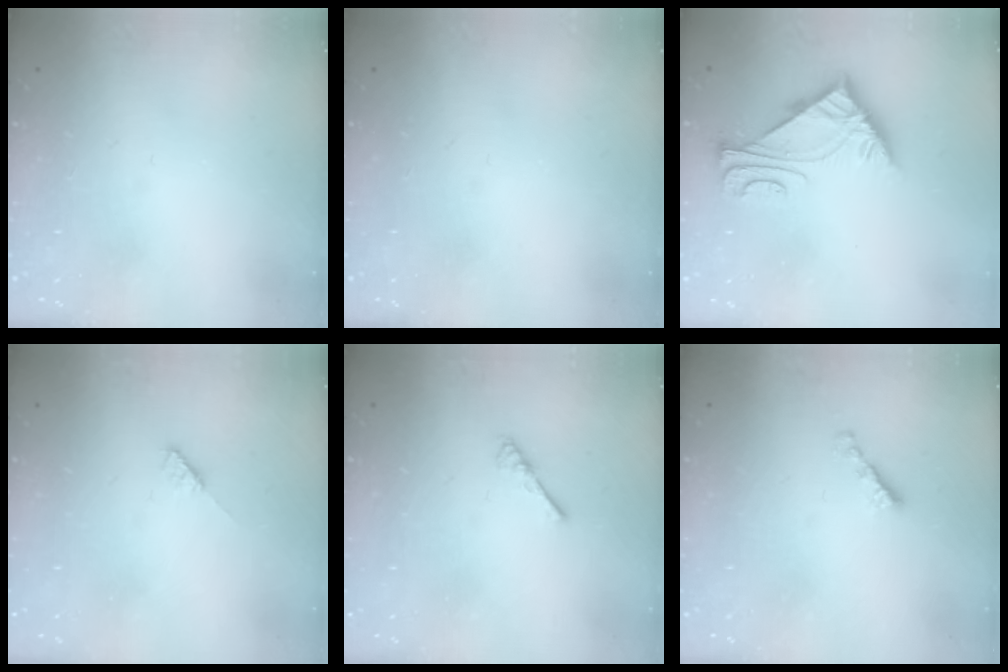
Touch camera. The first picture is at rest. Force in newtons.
{"total": 0.0}
{"total": 6.0, "press": 5.9, "slide": 0.5}
{"total": 3.0, "press": 3.0, "slide": 0.2}
{"total": 1.8, "press": 1.7, "slide": 0.4}
{"total": 2.2, "press": 2.1, "slide": 0.7}